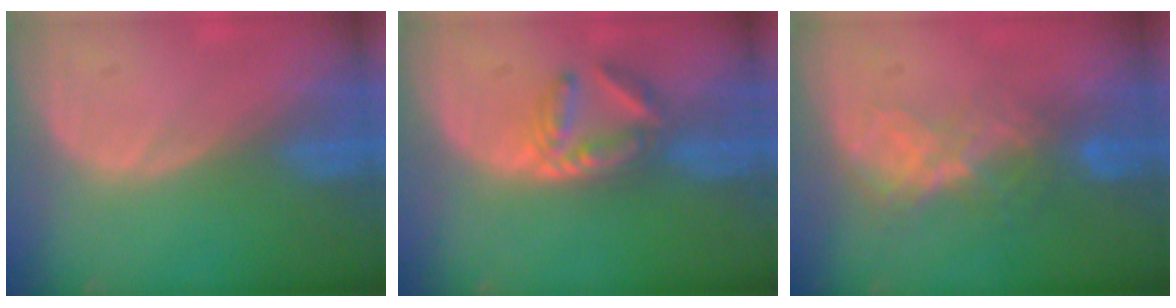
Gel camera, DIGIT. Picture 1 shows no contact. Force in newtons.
{"total": 5.7, "press": 5.1, "slide": 2.6}
{"total": 6.5, "press": 5.6, "slide": 3.2}